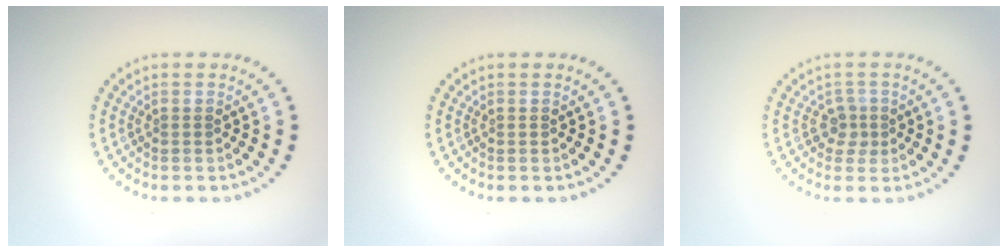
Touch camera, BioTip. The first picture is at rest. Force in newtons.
{"total": 0.0}
{"total": 1.7, "press": 1.3, "slide": 1.2}